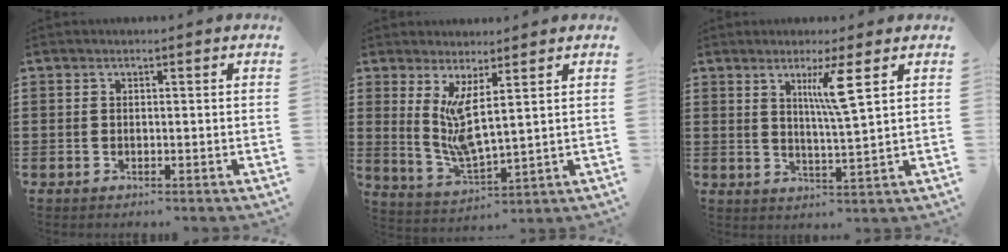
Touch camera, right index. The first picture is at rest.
{"total": 6.0, "force": [2.7, 1.2, 5.2], "torque": [-0.116, -0.017, 0.049]}
{"total": 5.6, "force": [2.6, -0.3, 4.9], "torque": [-0.096, -0.006, 0.037]}